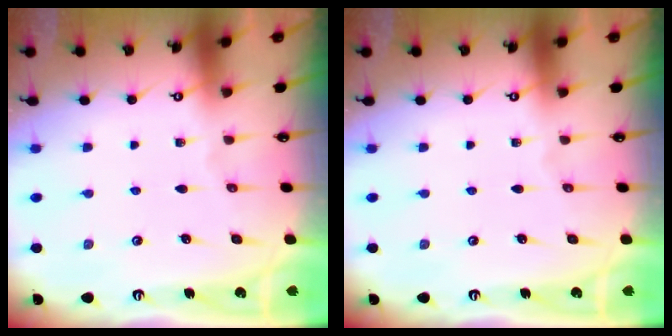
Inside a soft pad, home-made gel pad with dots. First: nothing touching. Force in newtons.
{"total": 0.0}